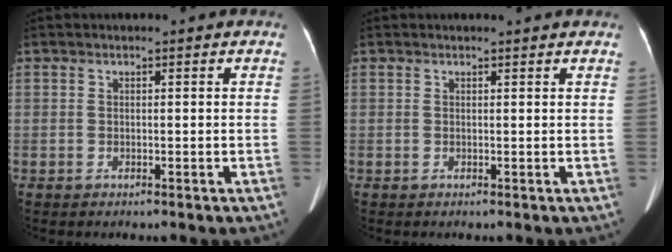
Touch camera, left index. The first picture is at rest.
{"total": 1.5, "force": [1.5, 0.2, 0.3], "torque": [-0.010, 0.004, 0.015]}